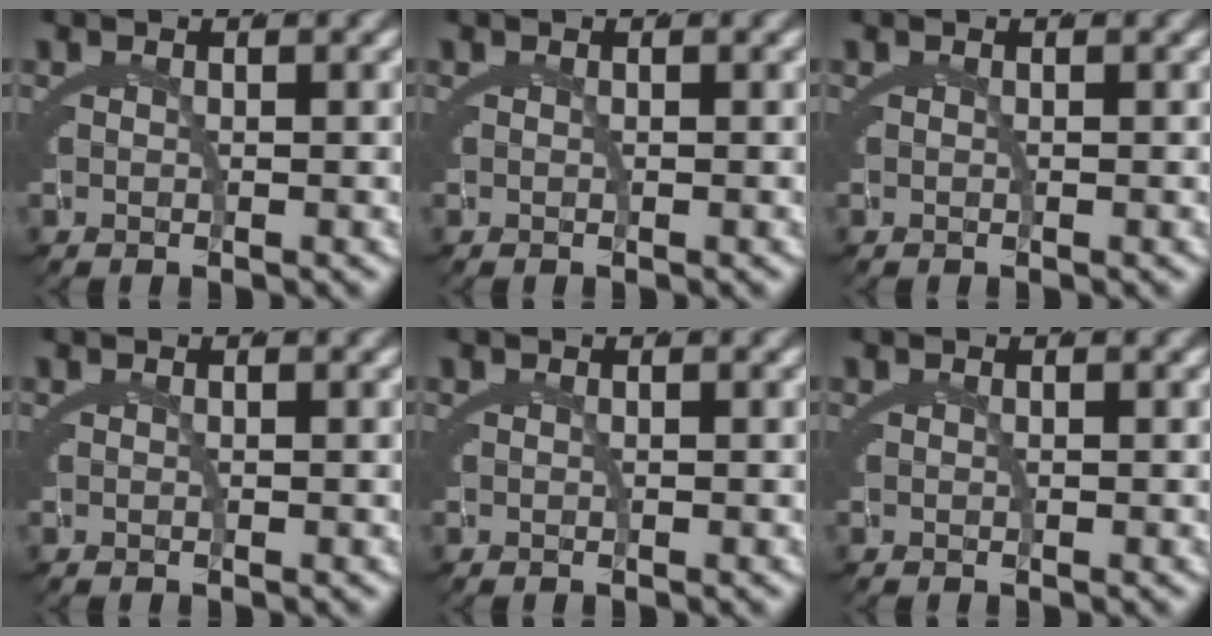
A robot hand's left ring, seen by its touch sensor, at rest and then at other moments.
{"total": 0.0}
{"total": 0.0}
{"total": 0.0}
{"total": 0.0}
{"total": 0.0}